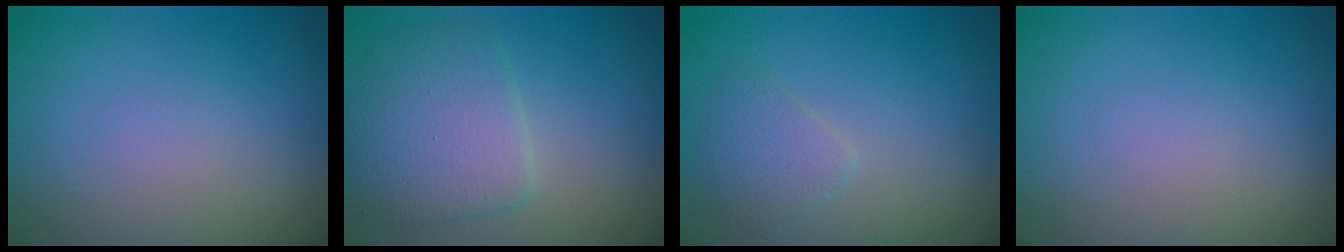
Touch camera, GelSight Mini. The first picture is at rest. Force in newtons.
{"total": 4.8, "press": 4.8, "slide": 0.1}
{"total": 1.8, "press": 1.8, "slide": 0.0}
{"total": 0.0}